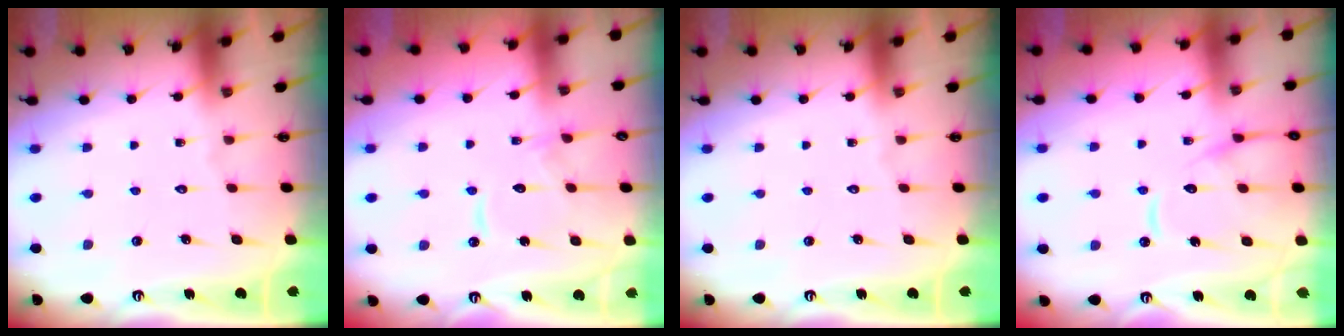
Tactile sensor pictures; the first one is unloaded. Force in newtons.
{"total": 11.3, "press": 11.3, "slide": 0.9}
{"total": 0.0}
{"total": 13.9, "press": 13.9, "slide": 1.5}